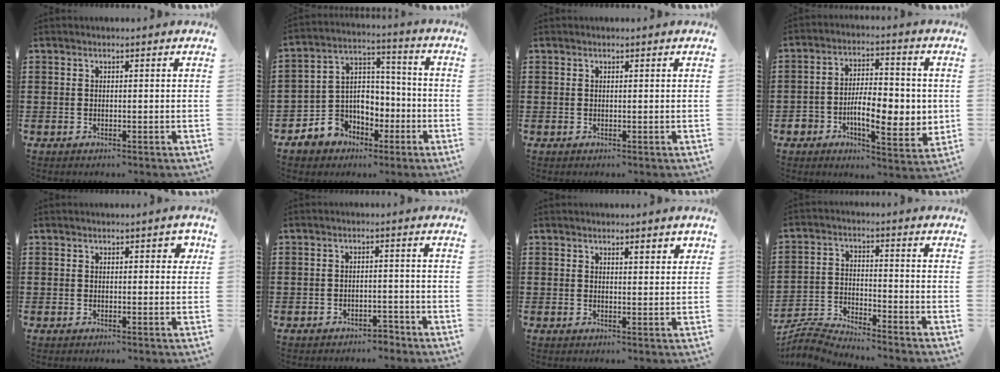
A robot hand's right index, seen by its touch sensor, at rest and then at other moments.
{"total": 7.1, "force": [-3.0, 6.4, 0.7], "torque": [-0.045, 0.004, -0.050]}
{"total": 0.0}
{"total": 8.8, "force": [-2.3, 4.7, 7.1], "torque": [-0.116, 0.005, -0.045]}
{"total": 1.7, "force": [0.5, 1.0, 1.3], "torque": [-0.002, -0.002, 0.001]}
{"total": 2.3, "force": [-2.2, 0.7, 0.3], "torque": [-0.012, 0.002, -0.046]}
{"total": 1.8, "force": [1.3, 0.5, 1.1], "torque": [-0.014, -0.001, 0.021]}
{"total": 4.9, "force": [-4.8, -0.2, 0.1], "torque": [-0.020, -0.006, -0.105]}